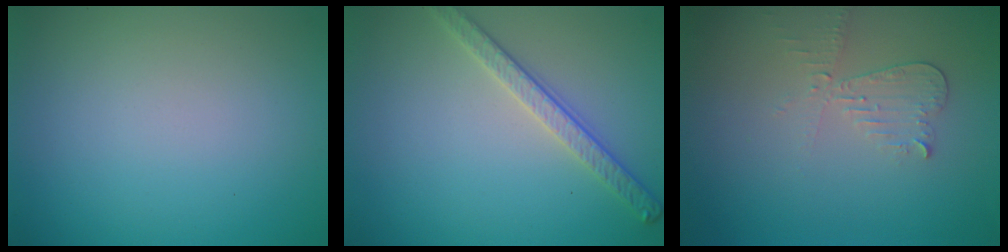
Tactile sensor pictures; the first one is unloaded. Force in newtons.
{"total": 2.8, "press": 2.7, "slide": 0.8}
{"total": 2.1, "press": 2.1, "slide": 0.1}